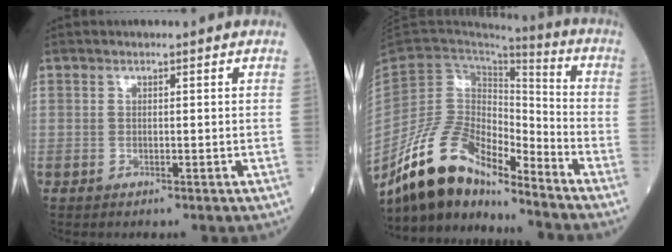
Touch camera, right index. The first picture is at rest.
{"total": 14.5, "force": [-12.3, 4.5, 6.3], "torque": [-0.130, 0.032, -0.230]}